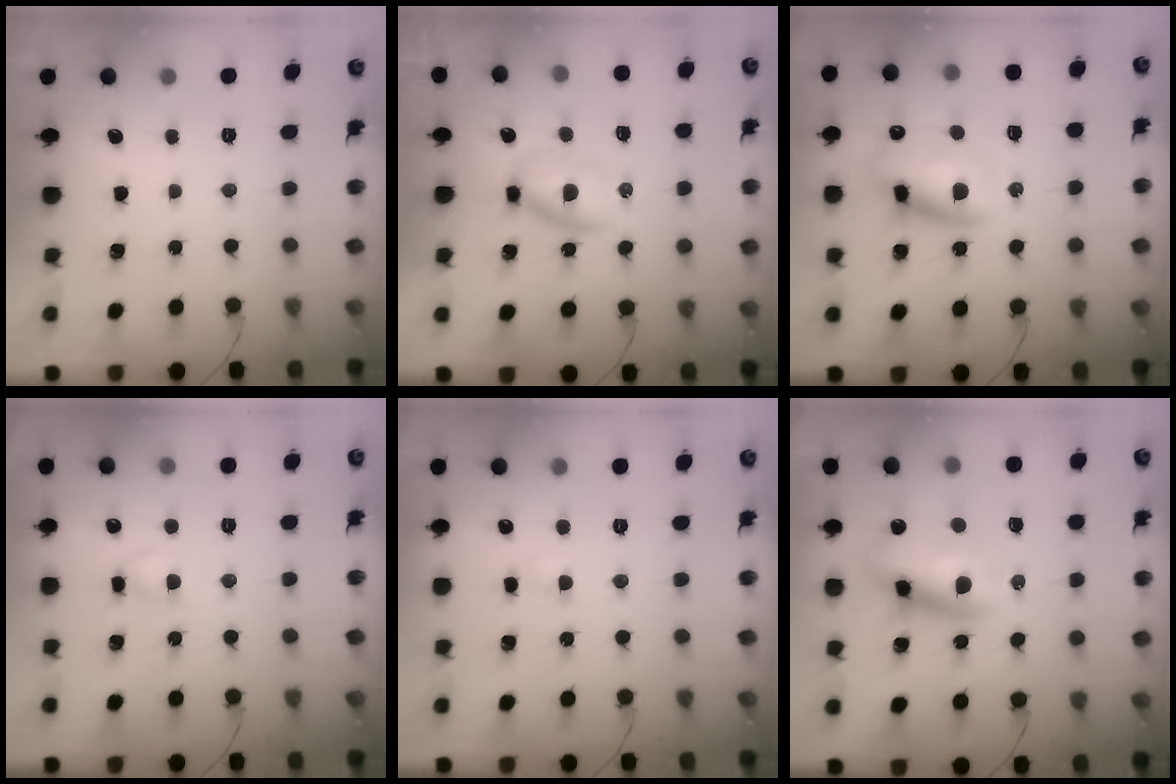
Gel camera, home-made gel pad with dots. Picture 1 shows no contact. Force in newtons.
{"total": 5.0, "press": 4.9, "slide": 1.0}
{"total": 12.1, "press": 11.7, "slide": 3.0}
{"total": 3.1, "press": 3.0, "slide": 0.7}
{"total": 2.7, "press": 2.4, "slide": 1.1}
{"total": 11.5, "press": 11.2, "slide": 2.7}